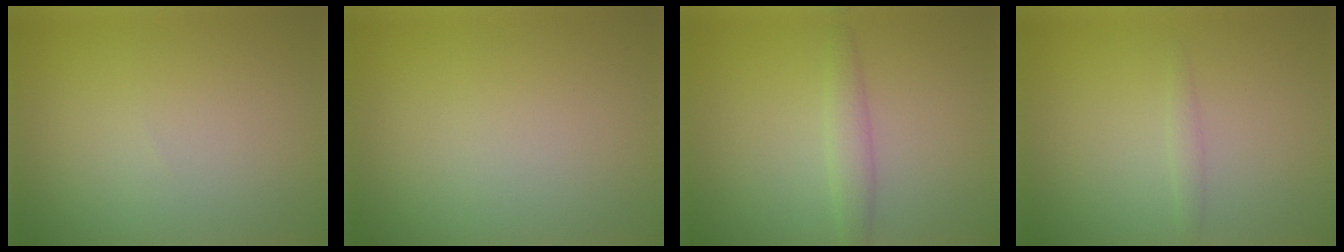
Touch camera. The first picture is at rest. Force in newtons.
{"total": 0.0}
{"total": 1.8, "press": 1.8, "slide": 0.1}
{"total": 0.8, "press": 0.8, "slide": 0.0}